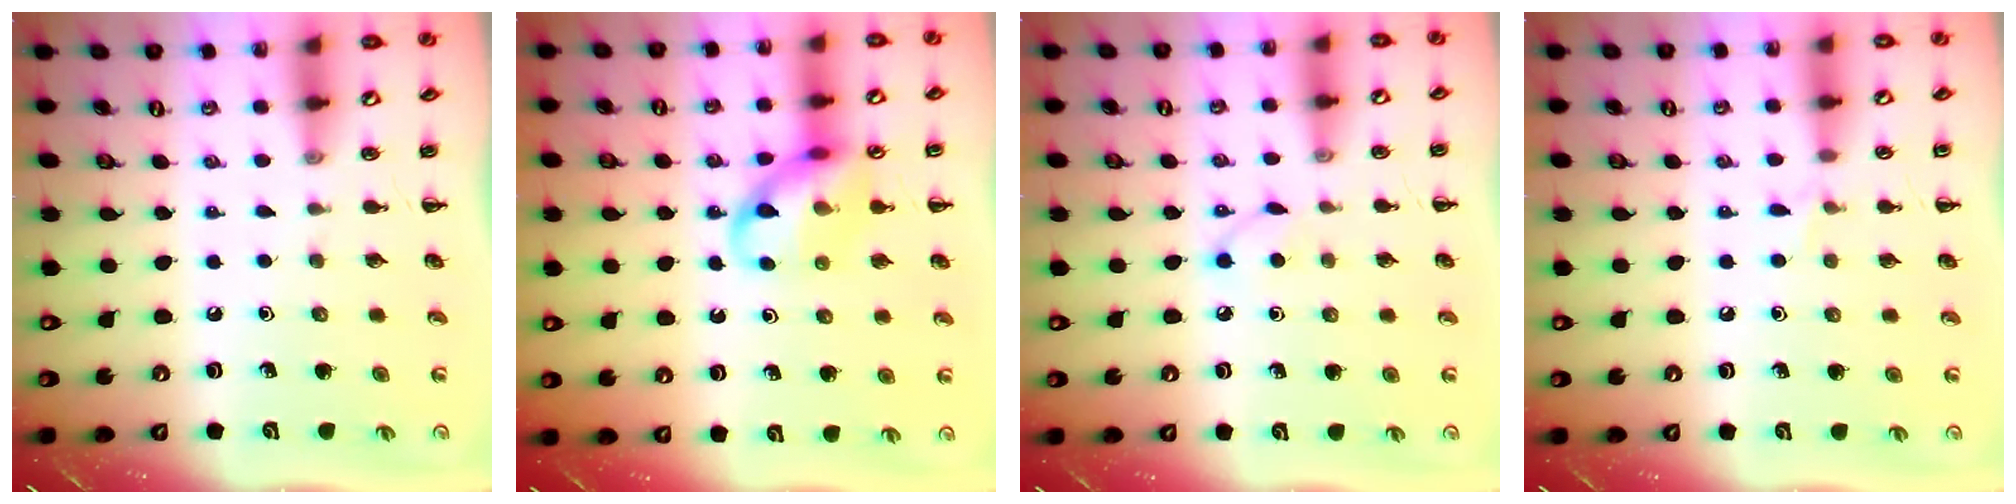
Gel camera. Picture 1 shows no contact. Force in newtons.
{"total": 12.3, "press": 12.1, "slide": 1.6}
{"total": 3.9, "press": 3.7, "slide": 1.2}
{"total": 3.7, "press": 3.6, "slide": 1.1}